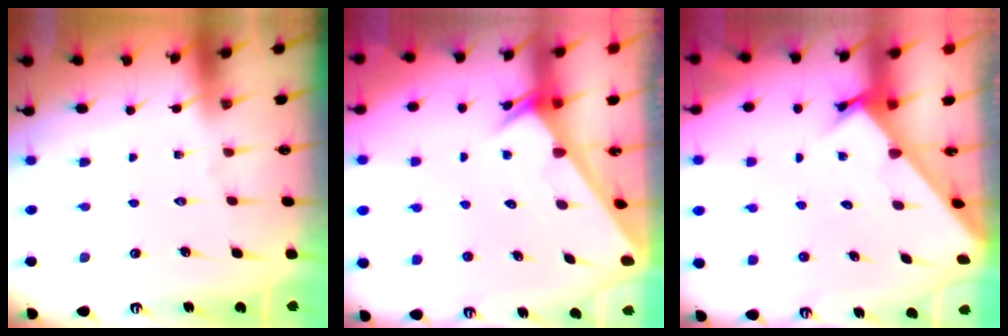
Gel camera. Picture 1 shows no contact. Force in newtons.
{"total": 2.5, "press": 2.5, "slide": 0.1}
{"total": 2.3, "press": 2.3, "slide": 0.2}